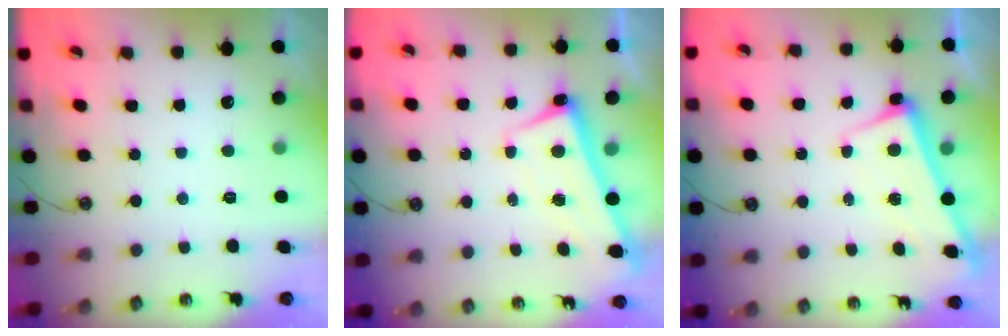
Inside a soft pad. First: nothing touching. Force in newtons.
{"total": 2.6, "press": 2.5, "slide": 0.8}
{"total": 2.7, "press": 2.6, "slide": 0.6}